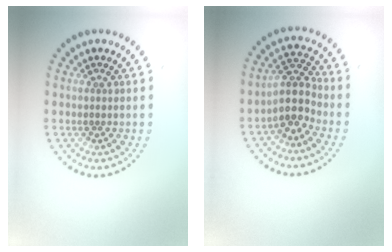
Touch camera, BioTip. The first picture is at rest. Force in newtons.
{"total": 3.5, "press": 2.9, "slide": 1.9}